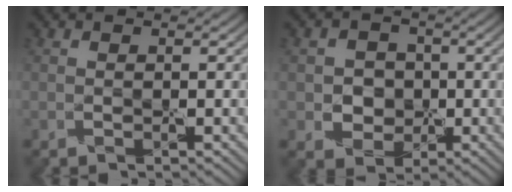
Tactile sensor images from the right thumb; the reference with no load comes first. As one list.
[{"total": 4.3, "force": [-0.4, 3.9, 1.6], "torque": [-0.033, -0.005, -0.022]}]